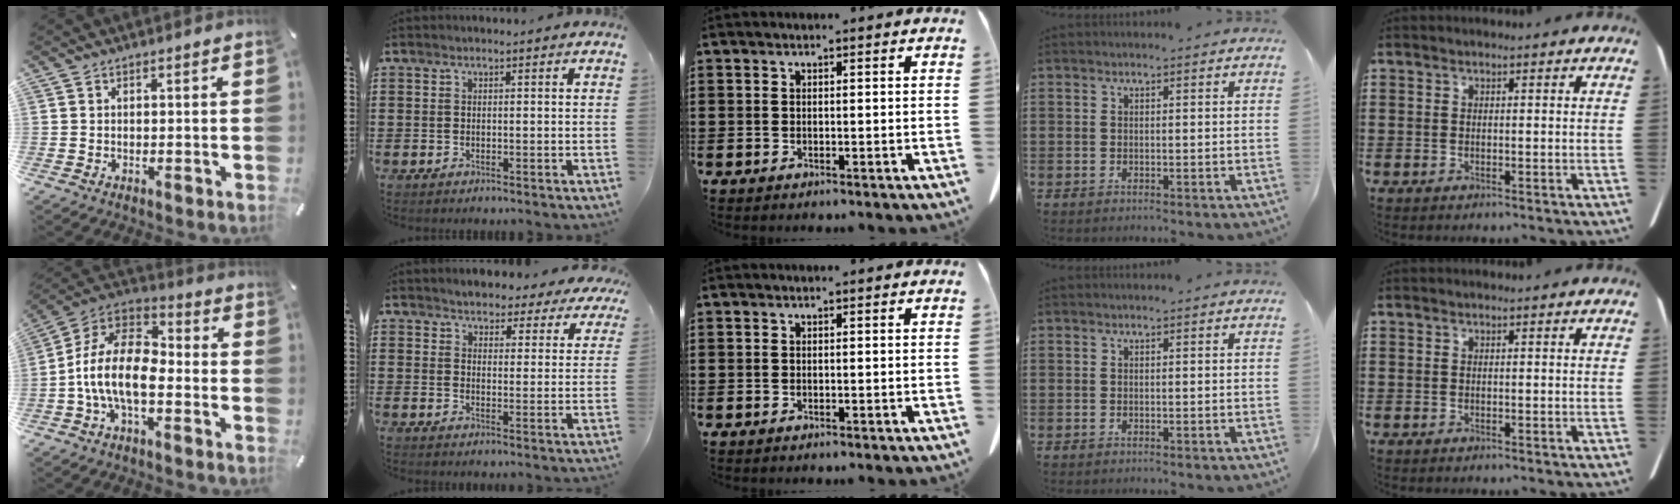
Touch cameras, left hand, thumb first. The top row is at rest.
{"thumb": {"total": 13.6, "force": [-5.1, 7.1, 10.5], "torque": [-0.223, 0.009, -0.095]}, "index": {"total": 3.7, "force": [3.7, 0.5, -0.2], "torque": [-0.017, -0.016, 0.064]}}